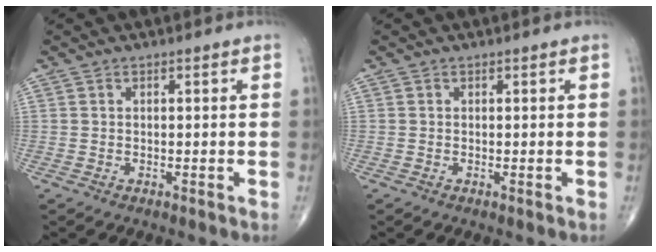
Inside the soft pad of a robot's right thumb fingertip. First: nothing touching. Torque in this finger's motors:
{"motor_torque": [-0.18, 0.17, -0.16, -0.12, 0.00]}